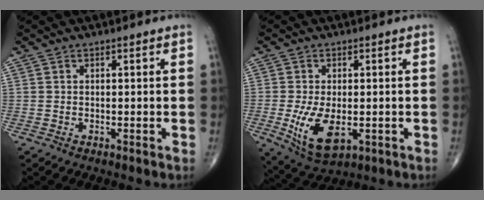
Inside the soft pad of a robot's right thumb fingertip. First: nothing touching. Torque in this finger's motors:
{"motor_torque": [2.56, 2.23, 0.72, 0.55, 0.17]}